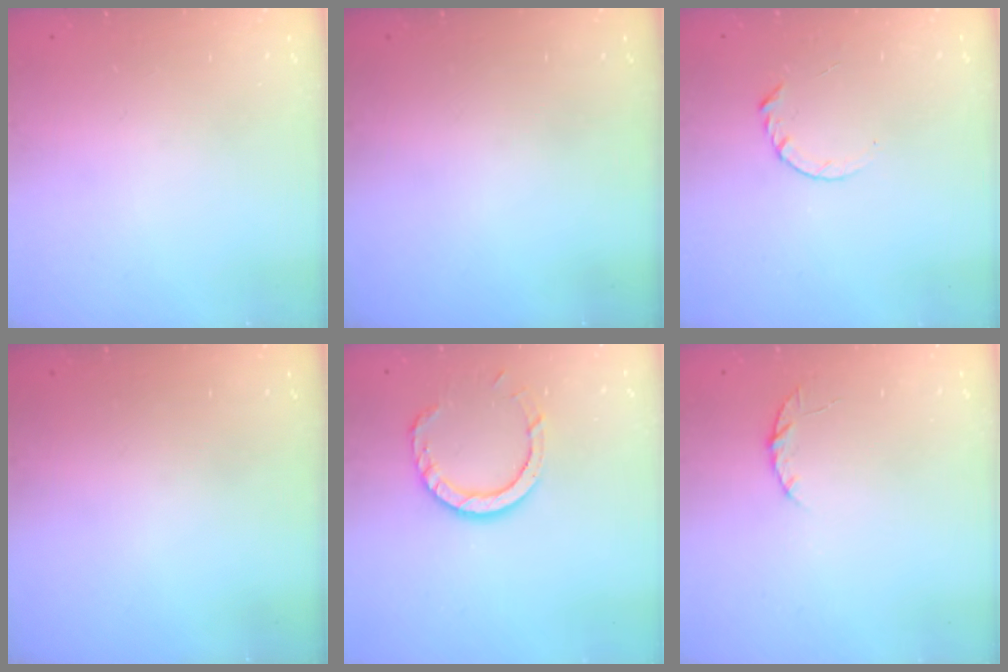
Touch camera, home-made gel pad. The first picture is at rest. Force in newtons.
{"total": 0.0}
{"total": 3.7, "press": 3.6, "slide": 0.4}
{"total": 0.0}
{"total": 8.9, "press": 8.8, "slide": 1.2}
{"total": 4.3, "press": 4.3, "slide": 0.5}